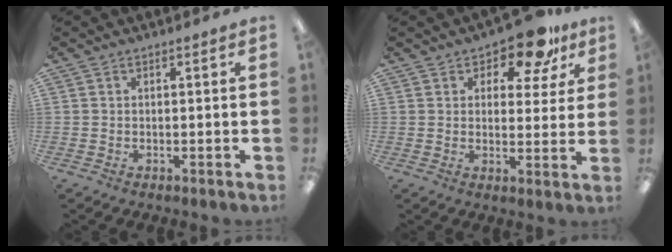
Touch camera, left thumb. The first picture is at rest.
{"total": 8.0, "force": [5.3, 4.0, 4.5], "torque": [-0.044, -0.024, 0.086]}